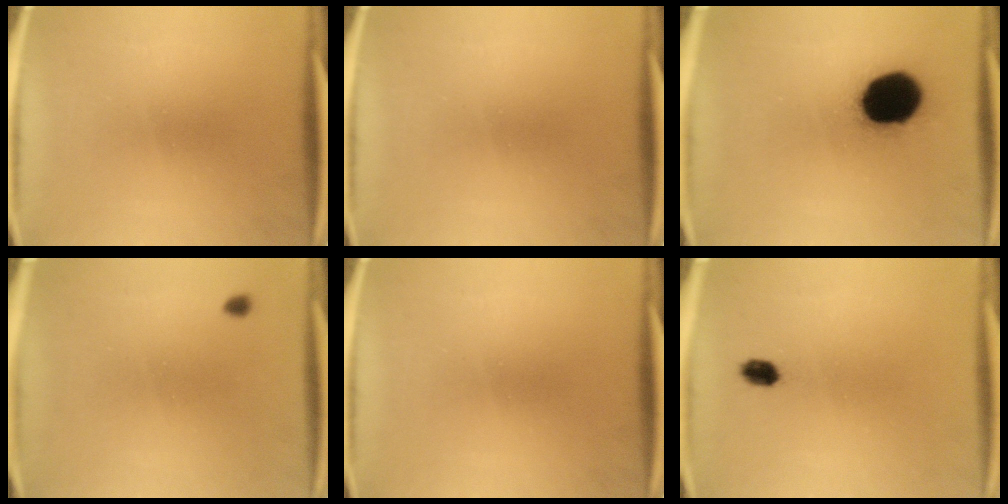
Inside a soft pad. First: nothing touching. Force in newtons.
{"total": 0.0}
{"total": 20.1}
{"total": 0.9}
{"total": 0.0}
{"total": 2.4}